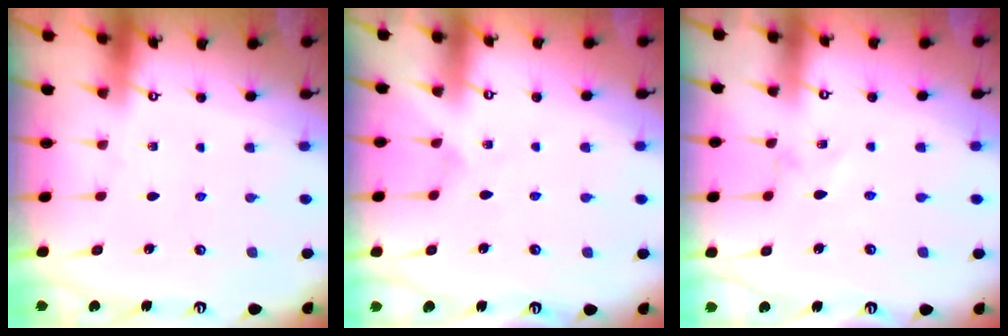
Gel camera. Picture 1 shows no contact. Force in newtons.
{"total": 0.0}
{"total": 0.0}